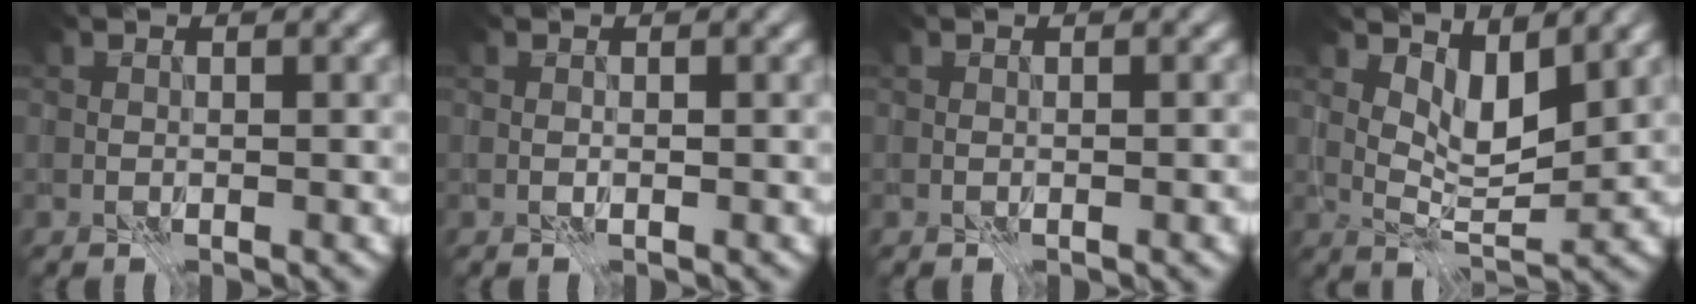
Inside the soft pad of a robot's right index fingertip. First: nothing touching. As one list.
[{"total": 0.0}, {"total": 0.8, "force": [-0.5, 0.2, 0.7], "torque": [-0.011, 0.001, -0.006]}, {"total": 3.8, "force": [2.2, 1.4, 2.7], "torque": [-0.055, -0.013, 0.040]}]